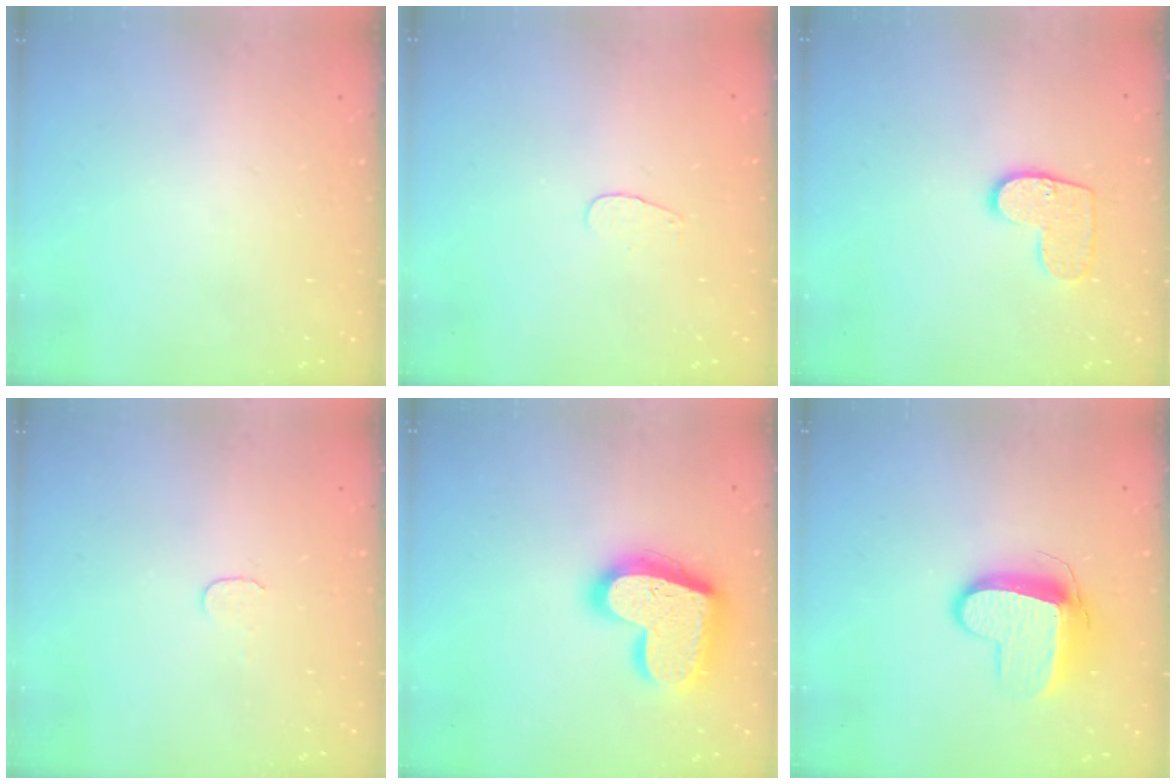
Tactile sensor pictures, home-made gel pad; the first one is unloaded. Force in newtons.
{"total": 3.2, "press": 3.2, "slide": 0.3}
{"total": 9.8, "press": 9.8, "slide": 0.4}
{"total": 3.9, "press": 3.9, "slide": 0.3}
{"total": 20.4, "press": 20.3, "slide": 1.7}
{"total": 11.1, "press": 11.1, "slide": 0.4}